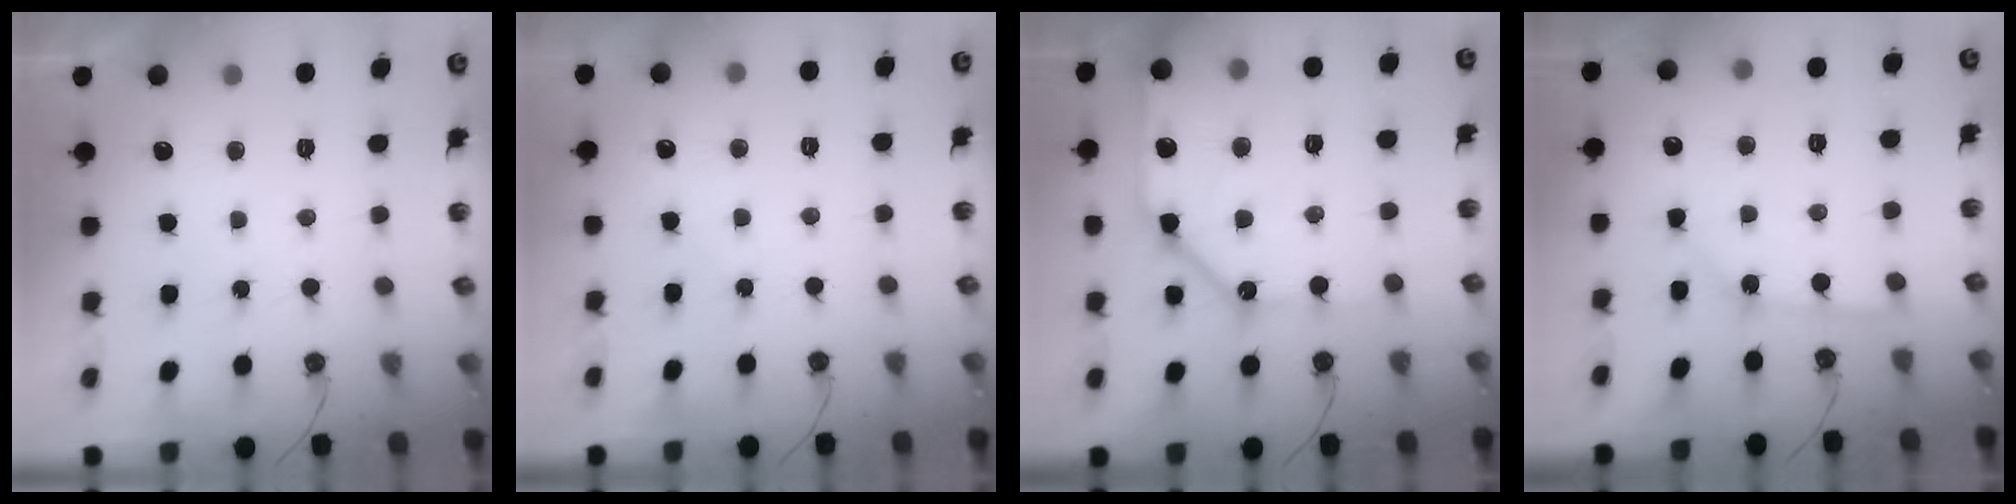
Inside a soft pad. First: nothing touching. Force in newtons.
{"total": 2.8, "press": 2.8, "slide": 0.5}
{"total": 19.5, "press": 19.4, "slide": 2.6}
{"total": 2.0, "press": 2.0, "slide": 0.3}